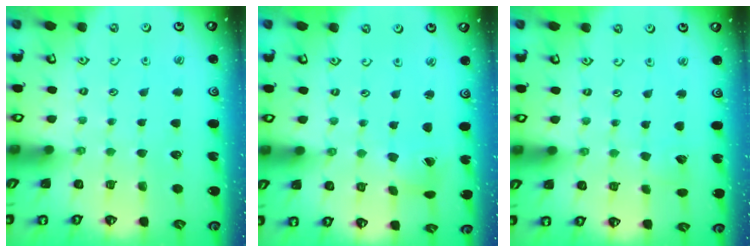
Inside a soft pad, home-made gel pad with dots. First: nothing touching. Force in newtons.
{"total": 1.5, "press": 1.4, "slide": 0.2}
{"total": 3.6, "press": 3.6, "slide": 0.3}